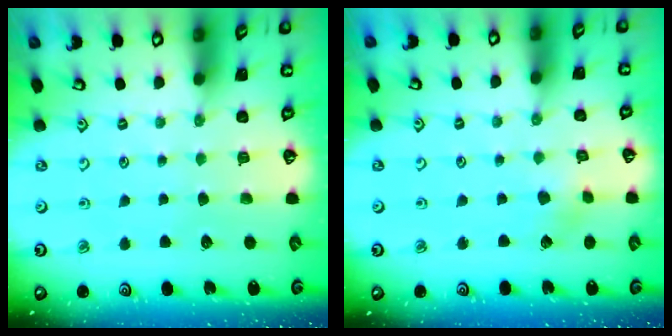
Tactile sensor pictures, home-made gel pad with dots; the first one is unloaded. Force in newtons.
{"total": 2.5, "press": 2.4, "slide": 0.7}